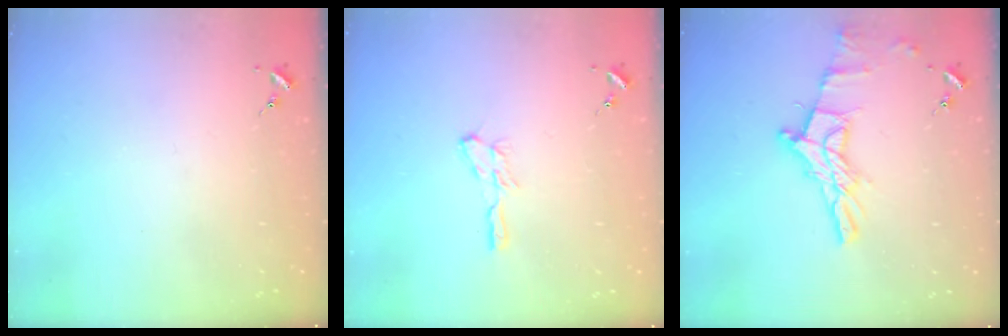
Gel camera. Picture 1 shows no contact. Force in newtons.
{"total": 6.9, "press": 6.8, "slide": 0.7}
{"total": 12.9, "press": 12.8, "slide": 1.3}